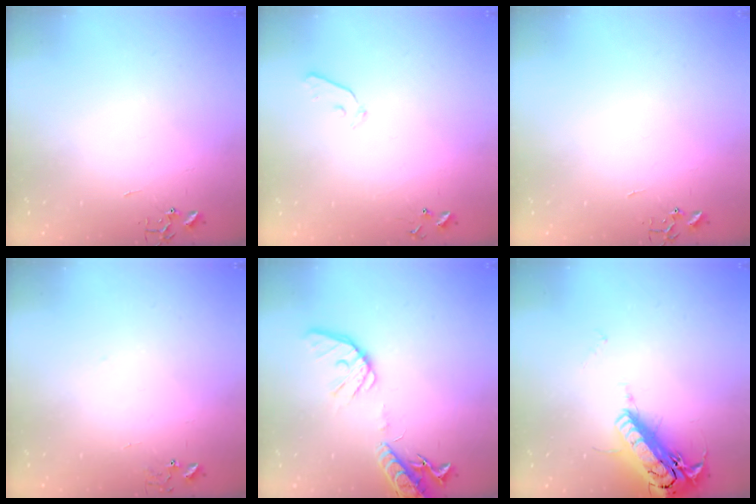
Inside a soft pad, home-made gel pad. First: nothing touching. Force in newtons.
{"total": 4.9, "press": 4.9, "slide": 0.5}
{"total": 0.0}
{"total": 6.8, "press": 6.8, "slide": 0.6}
{"total": 16.0, "press": 15.8, "slide": 2.5}
{"total": 21.3, "press": 20.9, "slide": 4.0}